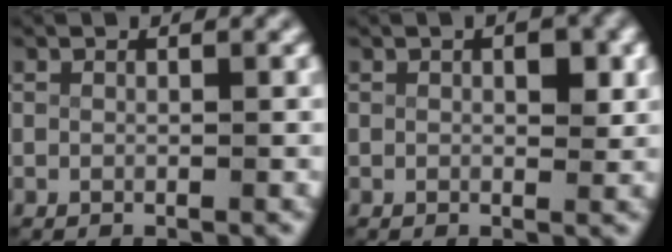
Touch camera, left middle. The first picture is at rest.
{"total": 1.7, "force": [0.4, 0.9, 1.4], "torque": [-0.018, -0.004, 0.005]}